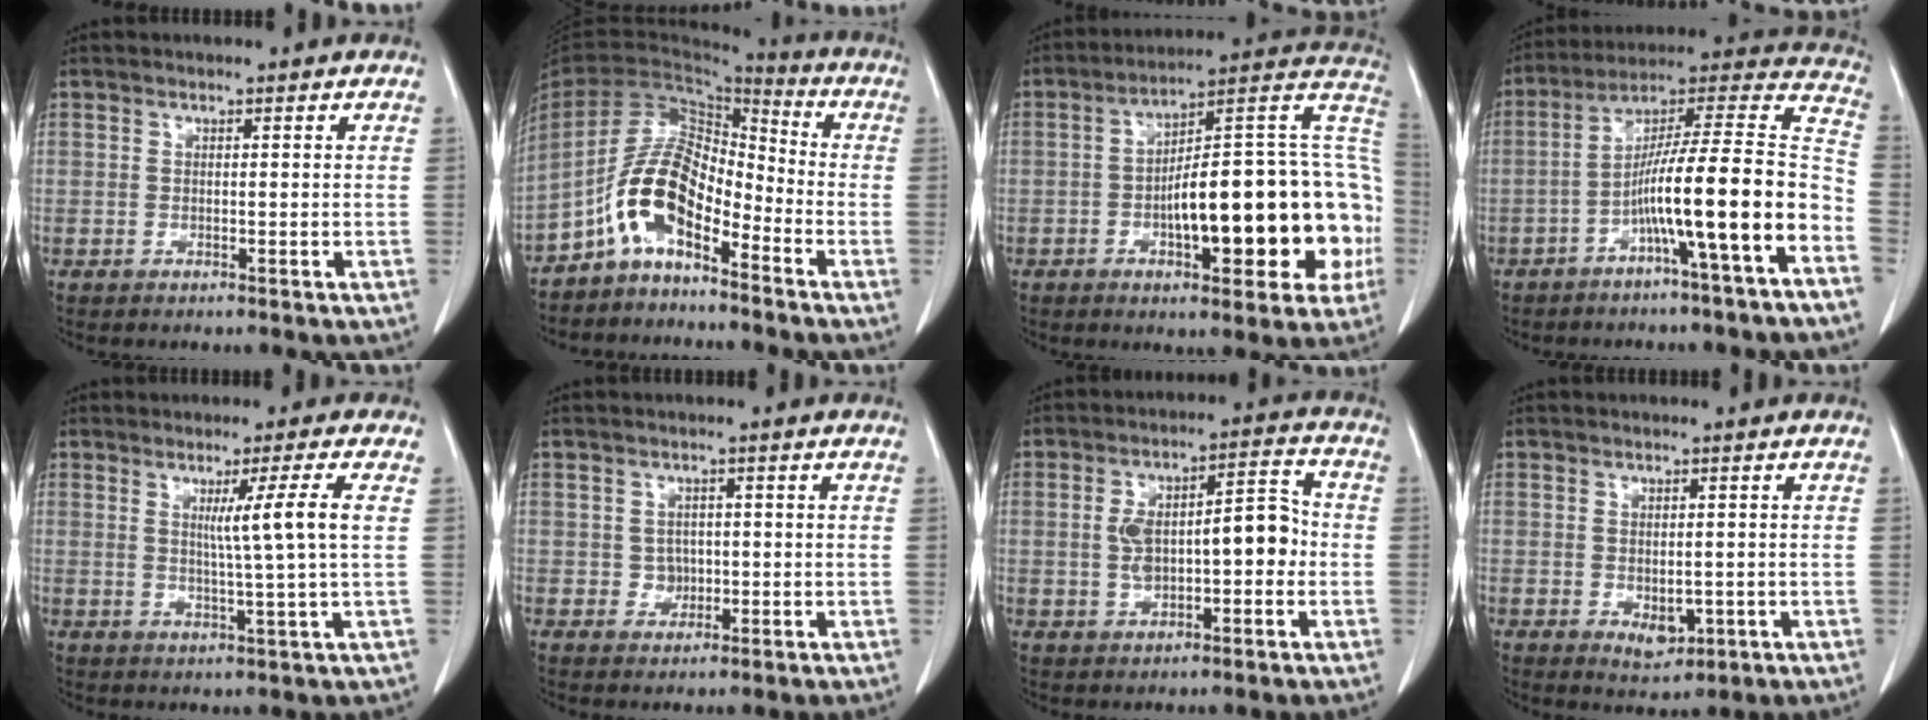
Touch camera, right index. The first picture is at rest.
{"total": 9.9, "force": [-5.5, 4.1, 7.1], "torque": [-0.150, 0.029, -0.108]}
{"total": 24.7, "force": [-4.4, 6.8, 23.4], "torque": [-0.265, 0.043, -0.050]}
{"total": 17.0, "force": [-6.4, -0.2, 15.8], "torque": [-0.242, 0.024, -0.109]}
{"total": 5.9, "force": [1.2, -1.9, 5.4], "torque": [-0.095, -0.009, 0.024]}
{"total": 2.0, "force": [-0.2, 1.8, 0.7], "torque": [-0.006, 0.004, 0.000]}
{"total": 9.9, "force": [-0.7, 4.0, 9.0], "torque": [-0.157, 0.038, -0.007]}
{"total": 3.5, "force": [-0.8, 2.1, 2.6], "torque": [-0.037, -0.005, 0.001]}